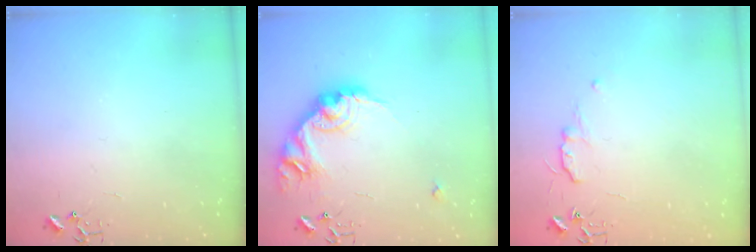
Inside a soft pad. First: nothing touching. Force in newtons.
{"total": 17.4, "press": 17.4, "slide": 0.4}
{"total": 5.0, "press": 4.9, "slide": 0.6}